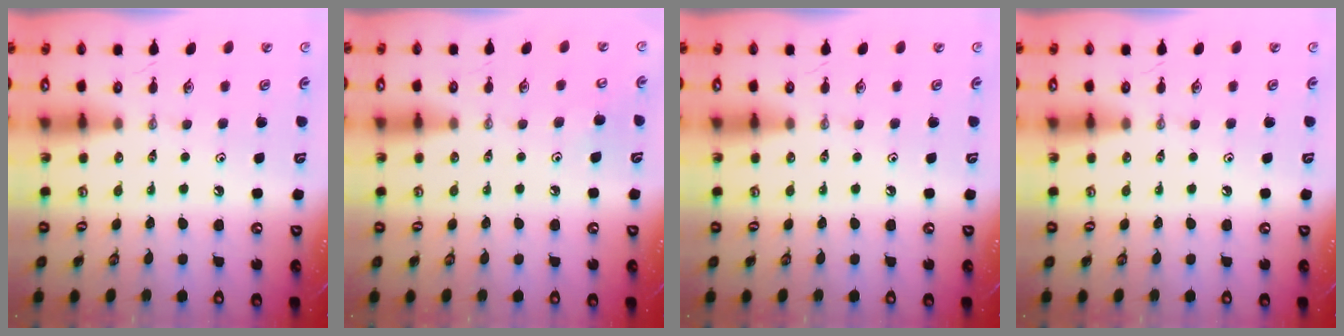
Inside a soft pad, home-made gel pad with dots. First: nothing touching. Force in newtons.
{"total": 5.6, "press": 5.5, "slide": 0.7}
{"total": 0.0}
{"total": 0.0}